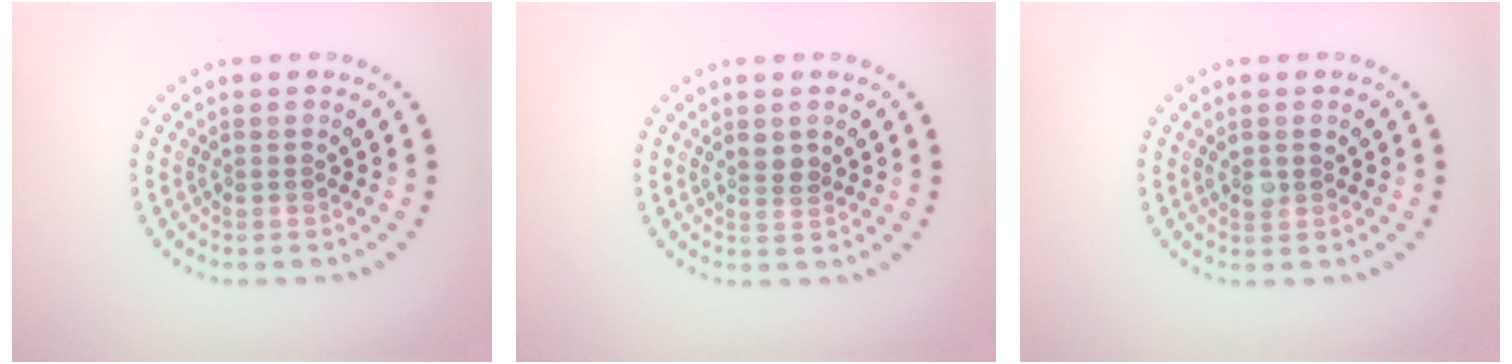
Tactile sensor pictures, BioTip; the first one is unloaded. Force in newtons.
{"total": 1.5, "press": 1.3, "slide": 0.7}
{"total": 1.0, "press": 0.9, "slide": 0.4}